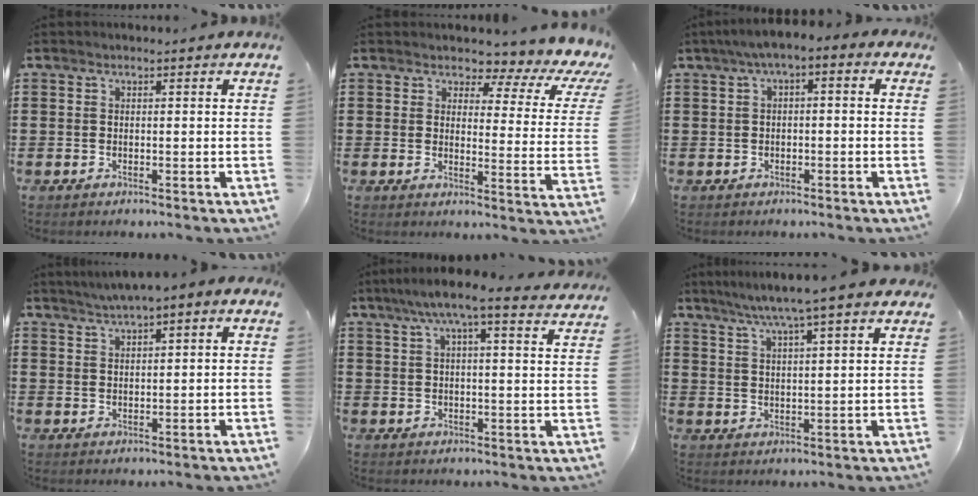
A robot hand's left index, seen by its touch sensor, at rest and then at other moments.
{"total": 3.6, "force": [2.5, 1.2, 2.3], "torque": [-0.048, -0.025, 0.031]}
{"total": 2.6, "force": [-1.3, 1.1, 2.0], "torque": [-0.045, 0.004, -0.034]}
{"total": 1.3, "force": [0.6, 0.3, 1.2], "torque": [-0.021, 0.004, 0.010]}
{"total": 7.0, "force": [5.4, 0.4, 4.4], "torque": [-0.102, -0.012, 0.094]}
{"total": 6.1, "force": [4.5, 0.0, 4.0], "torque": [-0.090, -0.012, 0.077]}